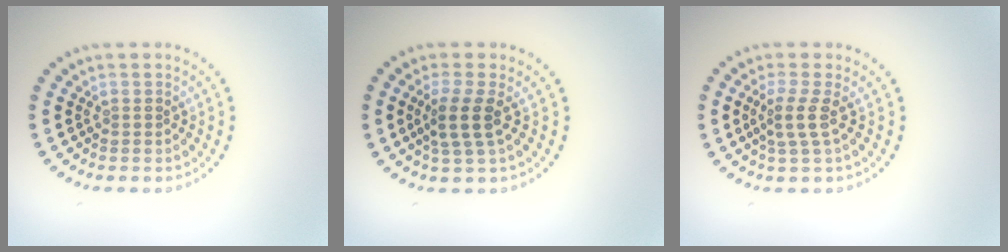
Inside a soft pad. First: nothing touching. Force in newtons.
{"total": 2.6, "press": 2.1, "slide": 1.6}
{"total": 2.1, "press": 1.6, "slide": 1.4}